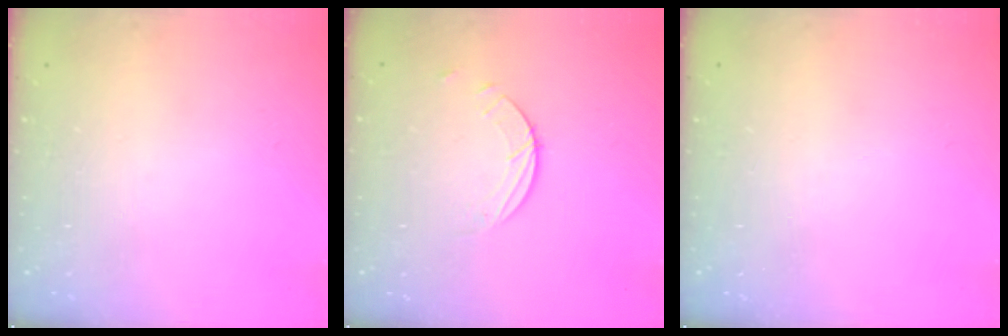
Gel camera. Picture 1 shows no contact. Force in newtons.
{"total": 1.7, "press": 1.7, "slide": 0.2}
{"total": 0.0}